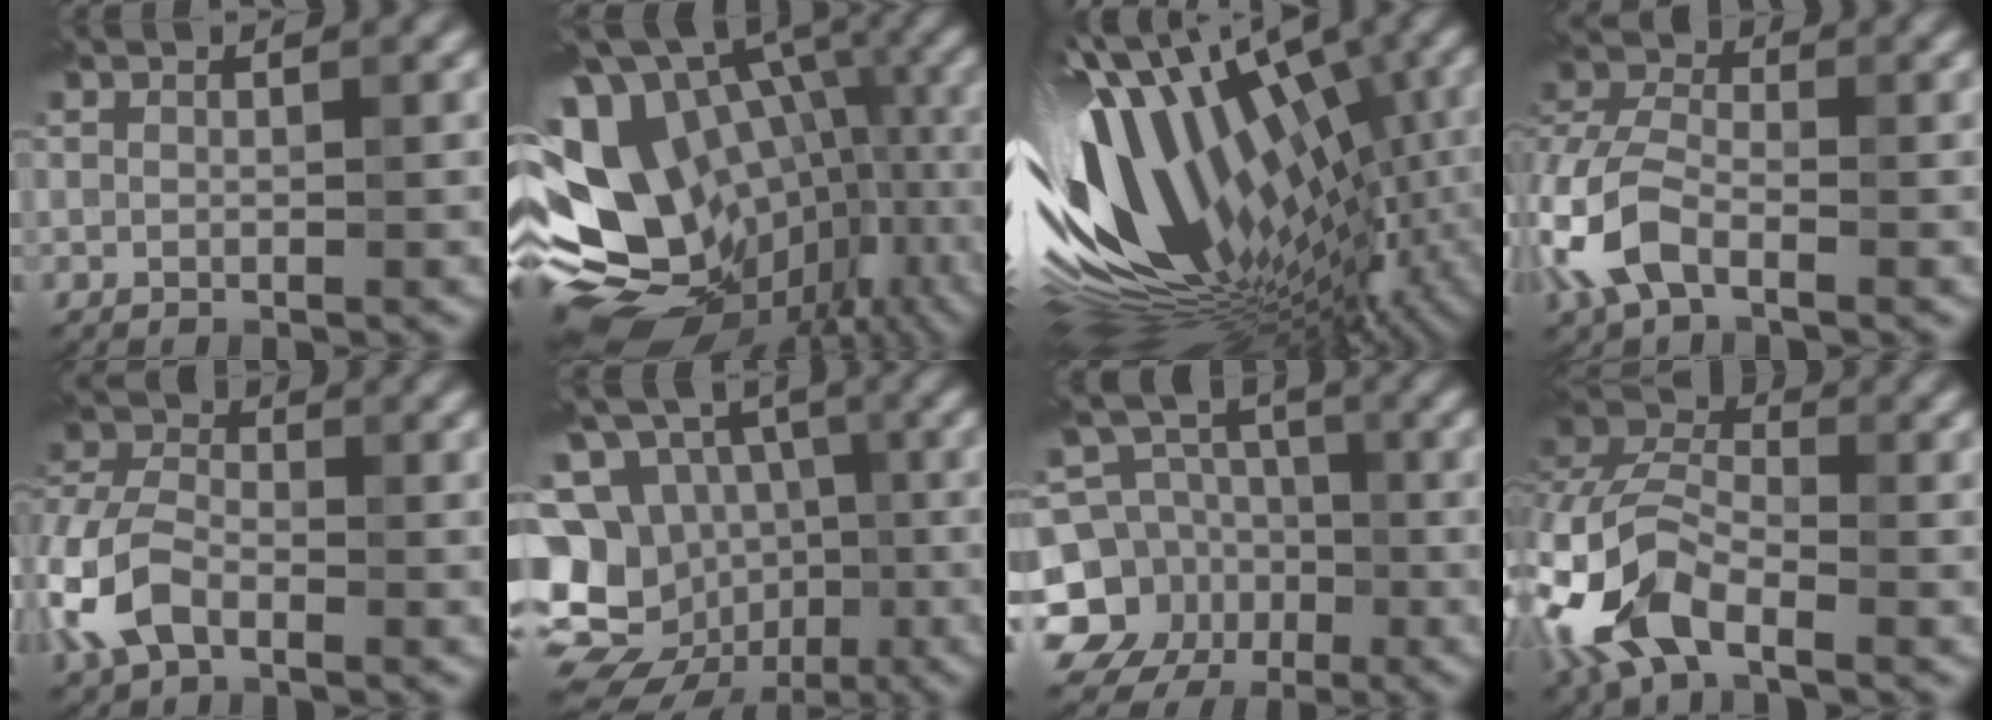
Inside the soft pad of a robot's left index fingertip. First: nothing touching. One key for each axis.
{"total": 18.3, "fx": -3.7, "fy": 13.0, "fz": 12.3, "tx": -0.219, "ty": -0.004, "tz": -0.008}
{"total": 16.5, "fx": -1.8, "fy": 8.8, "fz": 13.8, "tx": -0.240, "ty": -0.005, "tz": -0.023}
{"total": 6.0, "fx": -2.5, "fy": 3.4, "fz": 4.3, "tx": -0.107, "ty": 0.006, "tz": -0.066}
{"total": 5.4, "fx": -2.3, "fy": 3.4, "fz": 3.6, "tx": -0.085, "ty": 0.007, "tz": -0.061}
{"total": 16.5, "fx": -3.9, "fy": 14.6, "fz": 6.6, "tx": -0.156, "ty": 0.010, "tz": -0.067}
{"total": 8.2, "fx": -2.4, "fy": 7.5, "fz": 2.4, "tx": -0.039, "ty": 0.011, "tz": -0.075}
{"total": 8.9, "fx": -4.1, "fy": 4.5, "fz": 6.5, "tx": -0.148, "ty": 0.006, "tz": -0.096}